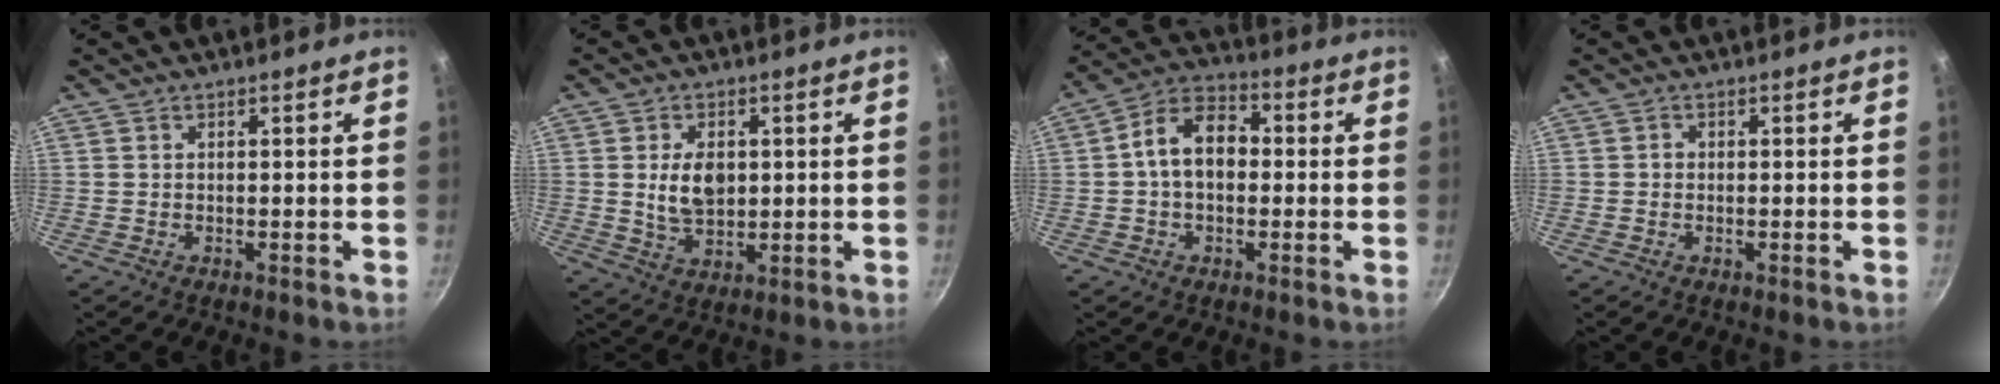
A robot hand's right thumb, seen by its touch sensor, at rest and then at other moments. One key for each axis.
{"total": 7.3, "fx": 1.0, "fy": 4.8, "fz": 5.4, "tx": -0.079, "ty": -0.013, "tz": 0.023}
{"total": 10.5, "fx": 0.2, "fy": 7.2, "fz": 7.7, "tx": -0.096, "ty": 0.035, "tz": -0.015}
{"total": 0.9, "fx": -0.2, "fy": 0.8, "fz": 0.3, "tx": -0.002, "ty": 0.003, "tz": -0.005}